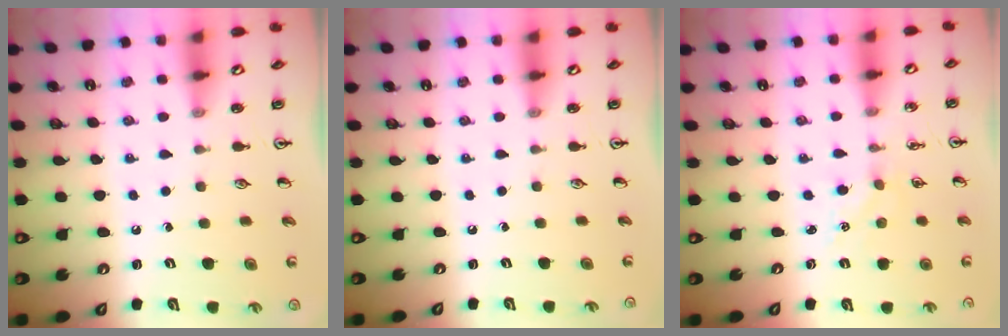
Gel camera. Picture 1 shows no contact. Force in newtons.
{"total": 0.0}
{"total": 2.1, "press": 2.1, "slide": 0.3}